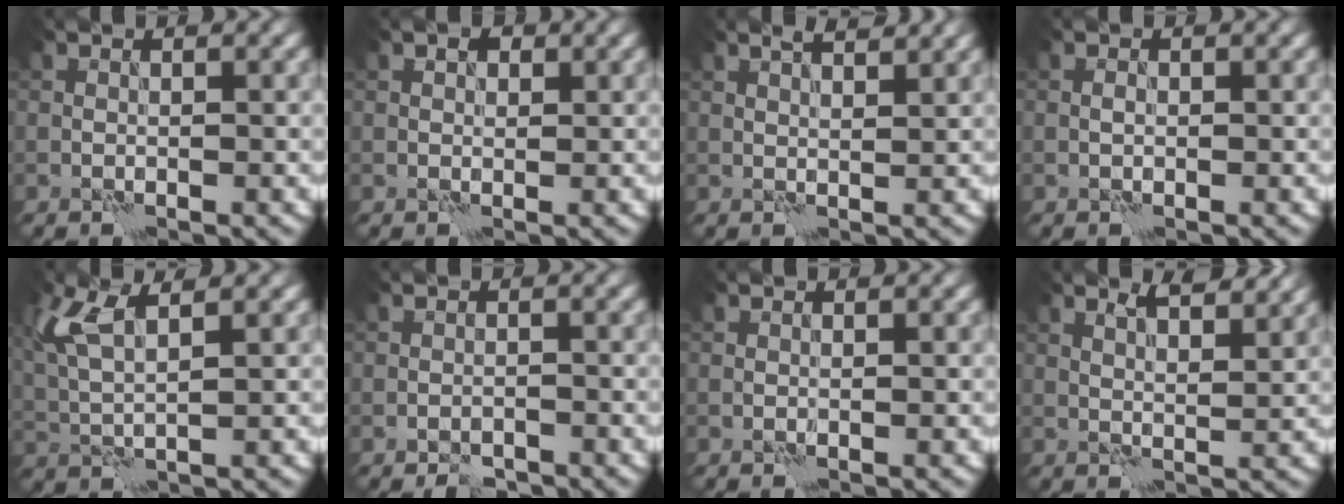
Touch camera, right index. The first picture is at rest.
{"total": 1.1, "force": [0.6, 0.8, 0.6], "torque": [-0.007, 0.001, 0.007]}
{"total": 3.2, "force": [2.4, 0.8, 2.0], "torque": [-0.022, 0.010, 0.019]}
{"total": 0.6, "force": [-0.2, 0.3, 0.5], "torque": [-0.009, 0.004, -0.005]}
{"total": 5.1, "force": [2.2, 1.6, 4.3], "torque": [-0.108, 0.012, 0.046]}
{"total": 1.5, "force": [-1.3, 0.5, 0.5], "torque": [-0.005, 0.006, -0.023]}
{"total": 0.0}
{"total": 4.0, "force": [2.9, 1.0, 2.6], "torque": [-0.032, 0.008, 0.035]}